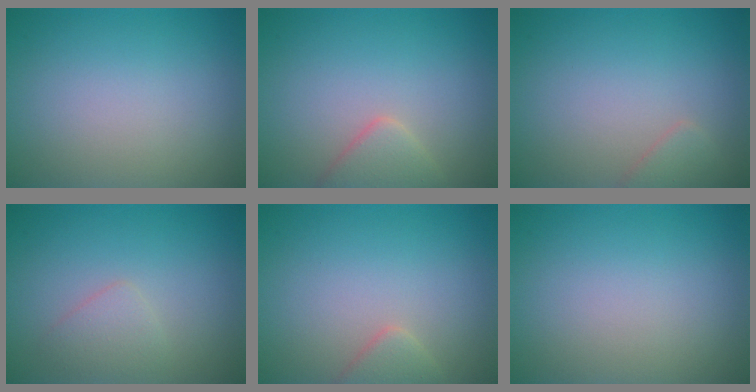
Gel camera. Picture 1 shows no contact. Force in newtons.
{"total": 2.3, "press": 2.3, "slide": 0.2}
{"total": 1.3, "press": 1.3, "slide": 0.1}
{"total": 1.6, "press": 1.6, "slide": 0.1}
{"total": 1.7, "press": 1.7, "slide": 0.1}
{"total": 0.0}